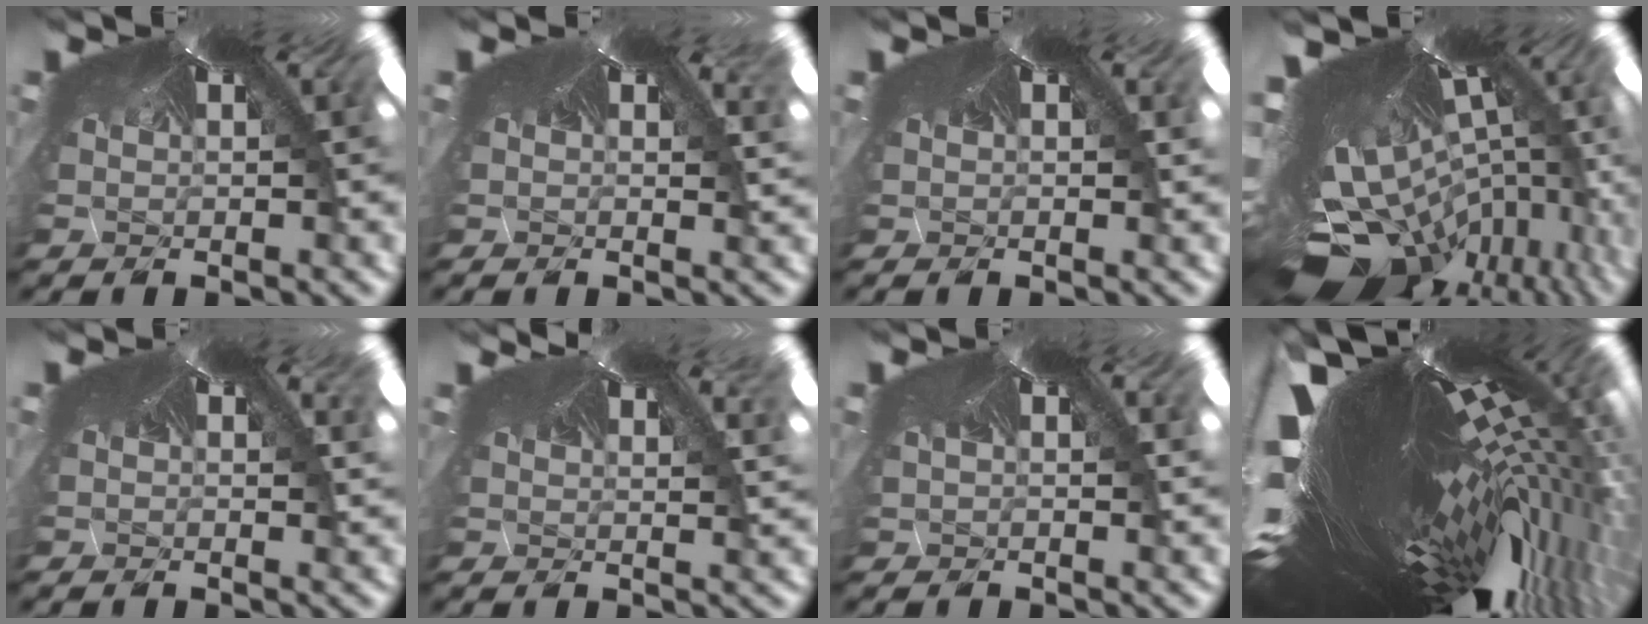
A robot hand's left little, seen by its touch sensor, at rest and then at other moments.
{"total": 0.9, "force": [0.1, 0.5, 0.8], "torque": [-0.011, 0.006, -0.002]}
{"total": 0.7, "force": [-0.4, 0.3, 0.5], "torque": [-0.009, -0.001, -0.006]}
{"total": 7.3, "force": [-7.0, -0.8, 2.0], "torque": [-0.035, -0.110, -0.075]}
{"total": 0.9, "force": [-0.2, 0.5, 0.7], "torque": [-0.010, 0.002, -0.005]}
{"total": 1.2, "force": [1.1, 0.1, 0.4], "torque": [-0.003, 0.009, 0.020]}
{"total": 0.8, "force": [-0.7, 0.2, 0.2], "torque": [-0.005, -0.005, -0.007]}
{"total": 6.8, "force": [-5.8, -1.0, 3.5], "torque": [-0.101, -0.094, -0.054]}